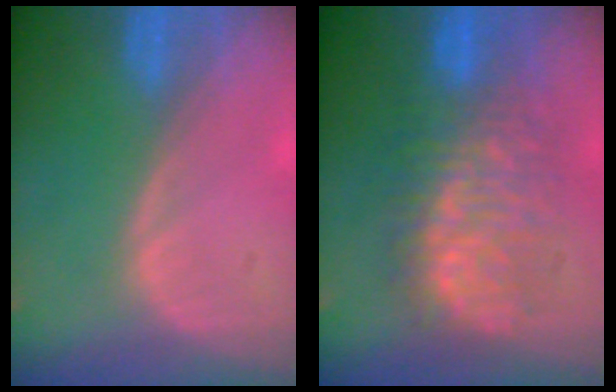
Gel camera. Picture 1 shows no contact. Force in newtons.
{"total": 10.1, "press": 10.0, "slide": 1.1}